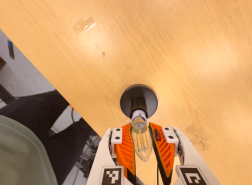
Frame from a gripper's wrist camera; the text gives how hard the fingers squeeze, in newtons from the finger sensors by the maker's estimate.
{"total": 18.8, "left": 19.0, "right": 18.5}